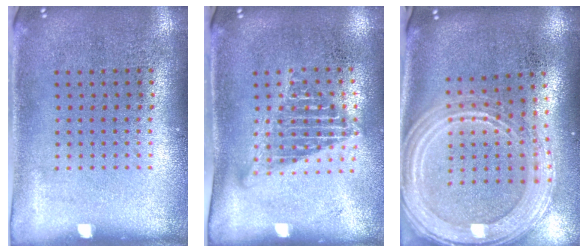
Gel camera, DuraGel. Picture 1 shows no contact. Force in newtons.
{"total": 1.4, "press": 1.2, "slide": 0.8}
{"total": 2.9, "press": 2.3, "slide": 1.7}